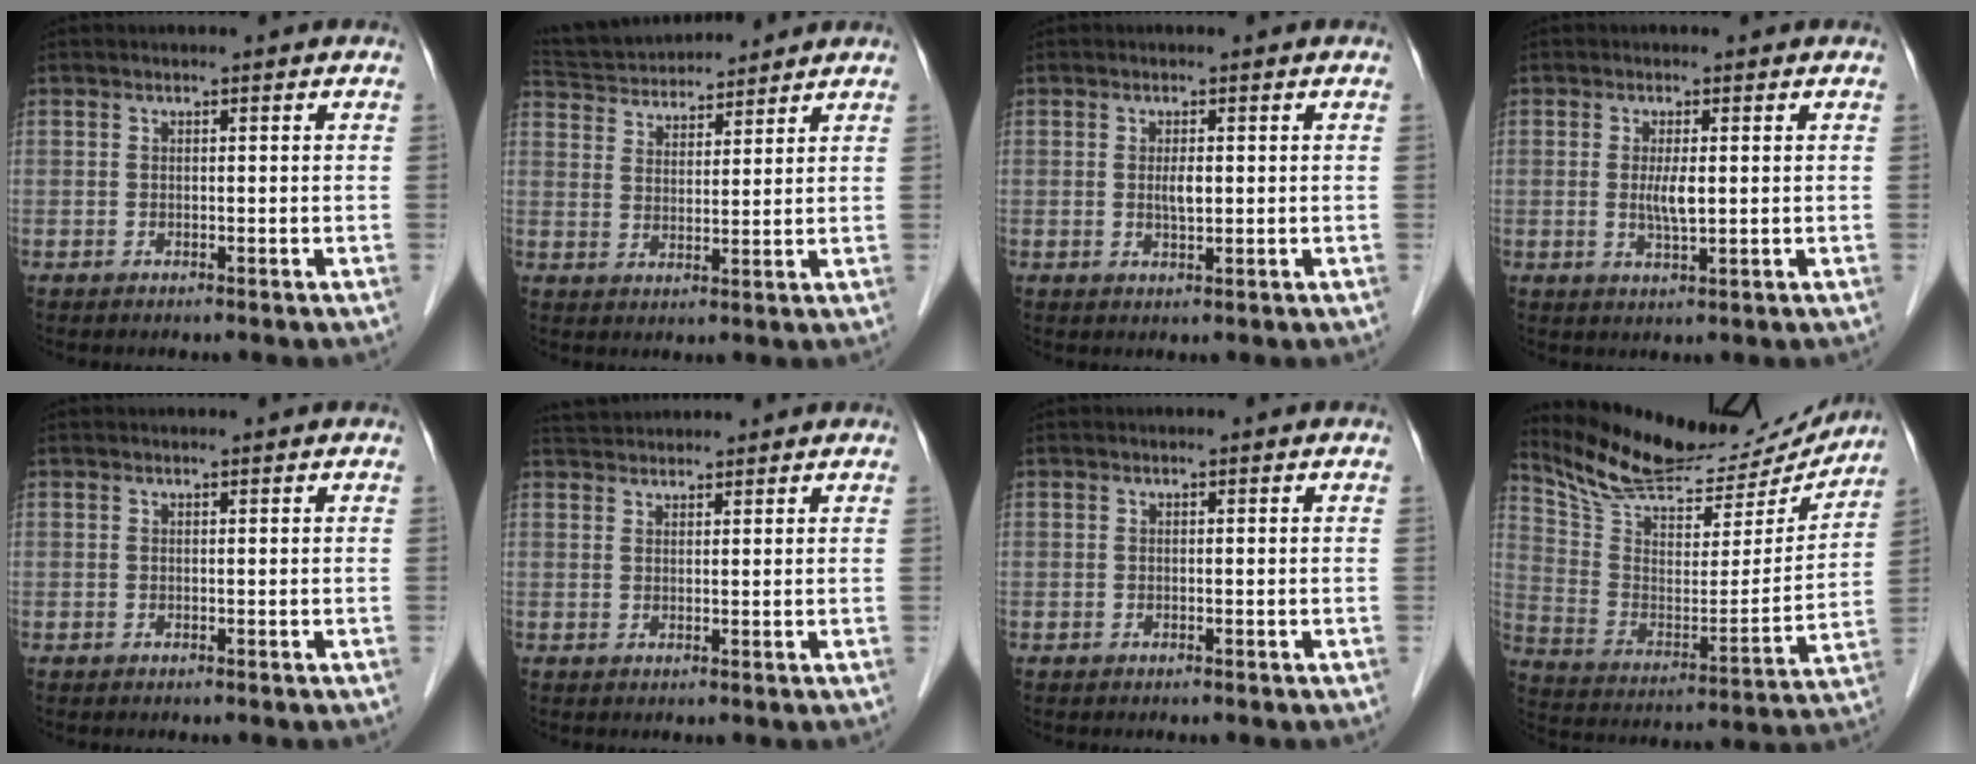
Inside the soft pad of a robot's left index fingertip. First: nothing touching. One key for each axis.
{"total": 12.3, "fx": 11.6, "fy": 2.5, "fz": 3.4, "tx": -0.067, "ty": 0.036, "tz": 0.199}
{"total": 1.8, "fx": 0.3, "fy": 0.5, "fz": 1.7, "tx": -0.034, "ty": -0.002, "tz": 0.007}
{"total": 2.9, "fx": 0.3, "fy": 0.4, "fz": 2.9, "tx": -0.060, "ty": -0.005, "tz": 0.009}
{"total": 0.6, "fx": 0.5, "fy": 0.0, "fz": 0.2, "tx": -0.006, "ty": 0.002, "tz": 0.010}
{"total": 4.8, "fx": 4.7, "fy": 0.6, "fz": 0.8, "tx": -0.016, "ty": 0.038, "tz": 0.082}
{"total": 0.0}
{"total": 23.0, "fx": 21.3, "fy": 5.6, "fz": 6.5, "tx": -0.116, "ty": -0.025, "tz": 0.326}